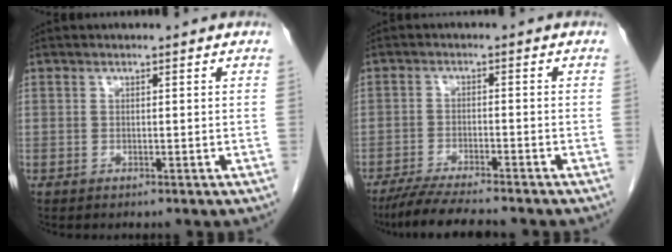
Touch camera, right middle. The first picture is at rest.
{"total": 8.4, "force": [-7.4, 0.3, 4.1], "torque": [-0.068, -0.024, -0.121]}